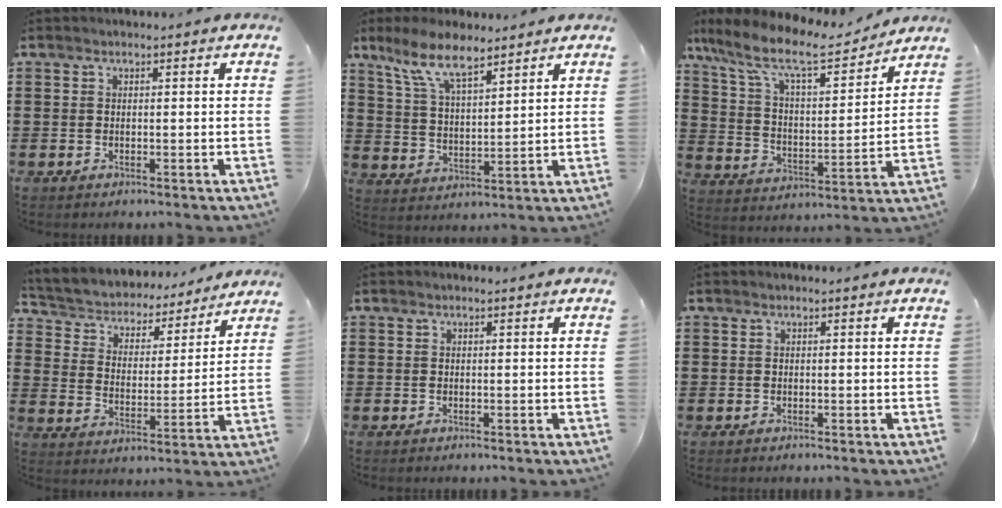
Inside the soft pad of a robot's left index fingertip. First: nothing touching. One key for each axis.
{"total": 8.9, "fx": 6.9, "fy": 2.4, "fz": 5.0, "tx": -0.118, "ty": -0.010, "tz": 0.127}
{"total": 10.7, "fx": 8.7, "fy": 2.1, "fz": 5.8, "tx": -0.146, "ty": -0.047, "tz": 0.147}
{"total": 4.1, "fx": 3.9, "fy": 1.2, "fz": 0.1, "tx": -0.029, "ty": -0.032, "tz": 0.061}
{"total": 0.0}
{"total": 0.0}